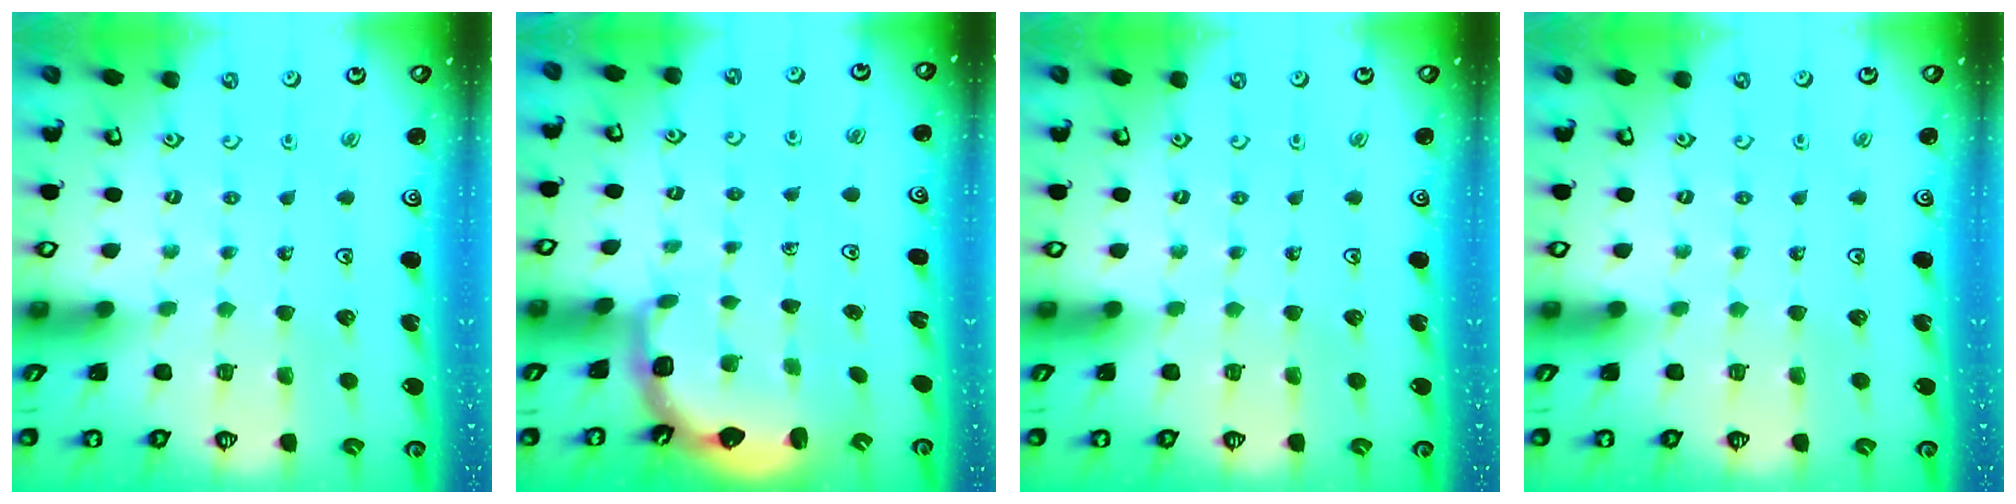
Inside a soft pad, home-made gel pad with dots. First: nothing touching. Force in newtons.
{"total": 2.5, "press": 2.1, "slide": 1.3}
{"total": 0.0}
{"total": 0.0}